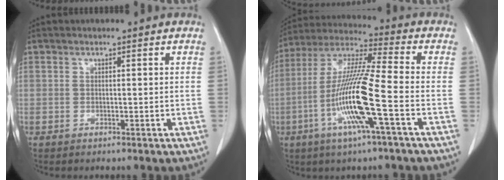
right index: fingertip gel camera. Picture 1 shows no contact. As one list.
[{"total": 14.9, "force": [-4.6, -0.1, 14.2], "torque": [-0.291, -0.007, -0.095]}]